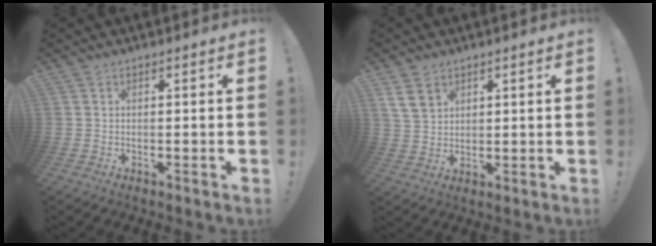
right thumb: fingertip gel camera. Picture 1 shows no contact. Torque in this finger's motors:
{"motor_torque": [-0.12, 0.49, 0.50, 0.38, 0.07]}